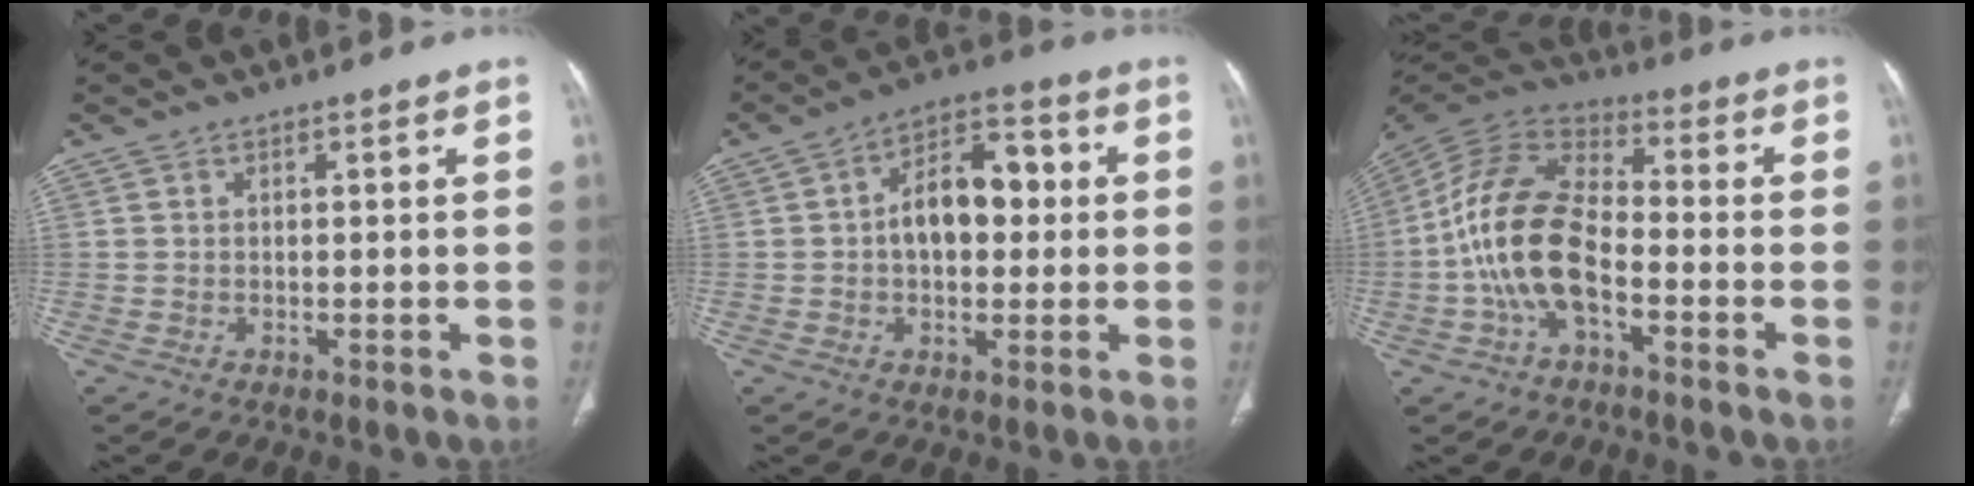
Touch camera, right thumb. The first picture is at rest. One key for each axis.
{"total": 11.6, "fx": 0.7, "fy": 7.2, "fz": 9.0, "tx": -0.115, "ty": 0.028, "tz": 0.006}
{"total": 15.7, "fx": -4.0, "fy": 8.5, "fz": 12.6, "tx": -0.253, "ty": 0.040, "tz": -0.081}